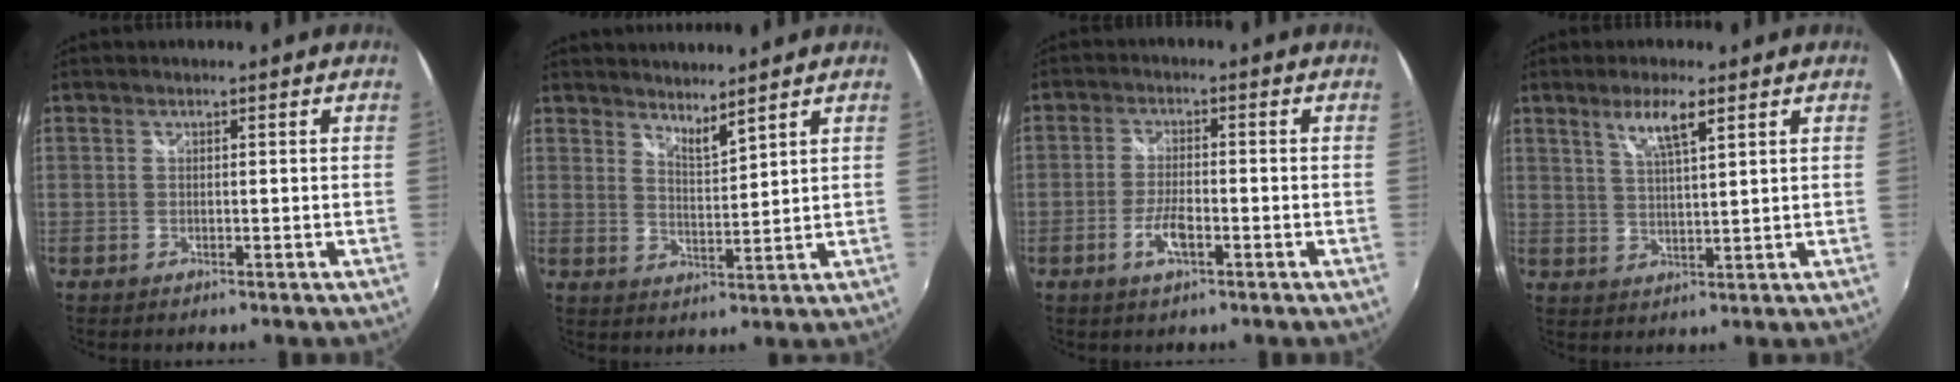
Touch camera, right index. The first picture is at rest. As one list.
[{"total": 4.6, "force": [4.2, 0.4, 1.8], "torque": [-0.025, -0.005, 0.066]}, {"total": 4.7, "force": [-2.2, 1.6, 3.9], "torque": [-0.085, -0.004, -0.043]}, {"total": 5.7, "force": [3.3, 0.7, 4.6], "torque": [-0.086, 0.000, 0.061]}]